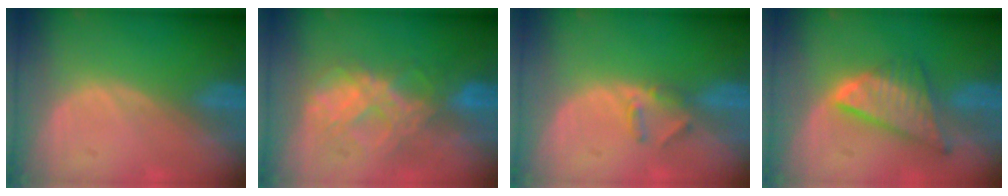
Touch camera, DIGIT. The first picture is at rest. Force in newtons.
{"total": 8.0, "press": 7.4, "slide": 2.9}
{"total": 2.5, "press": 2.3, "slide": 1.0}
{"total": 8.7, "press": 7.5, "slide": 4.4}